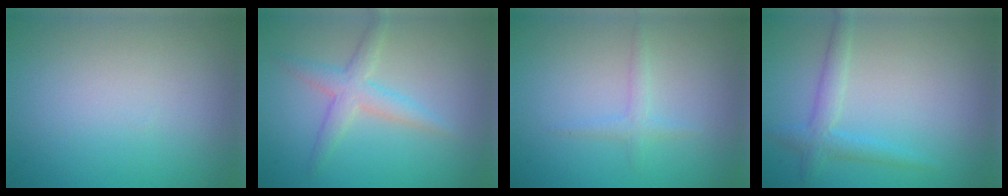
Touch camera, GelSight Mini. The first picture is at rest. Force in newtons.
{"total": 2.9, "press": 2.9, "slide": 0.1}
{"total": 1.3, "press": 1.3, "slide": 0.0}
{"total": 2.3, "press": 2.3, "slide": 0.0}